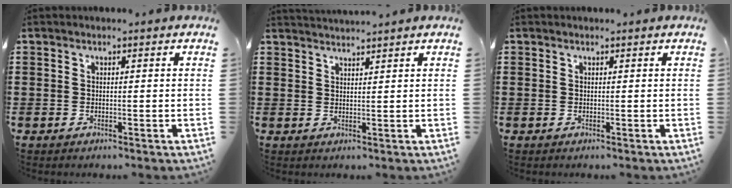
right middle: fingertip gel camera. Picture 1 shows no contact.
{"total": 1.9, "force": [1.9, -0.1, 0.0], "torque": [-0.004, 0.002, 0.036]}
{"total": 0.0}